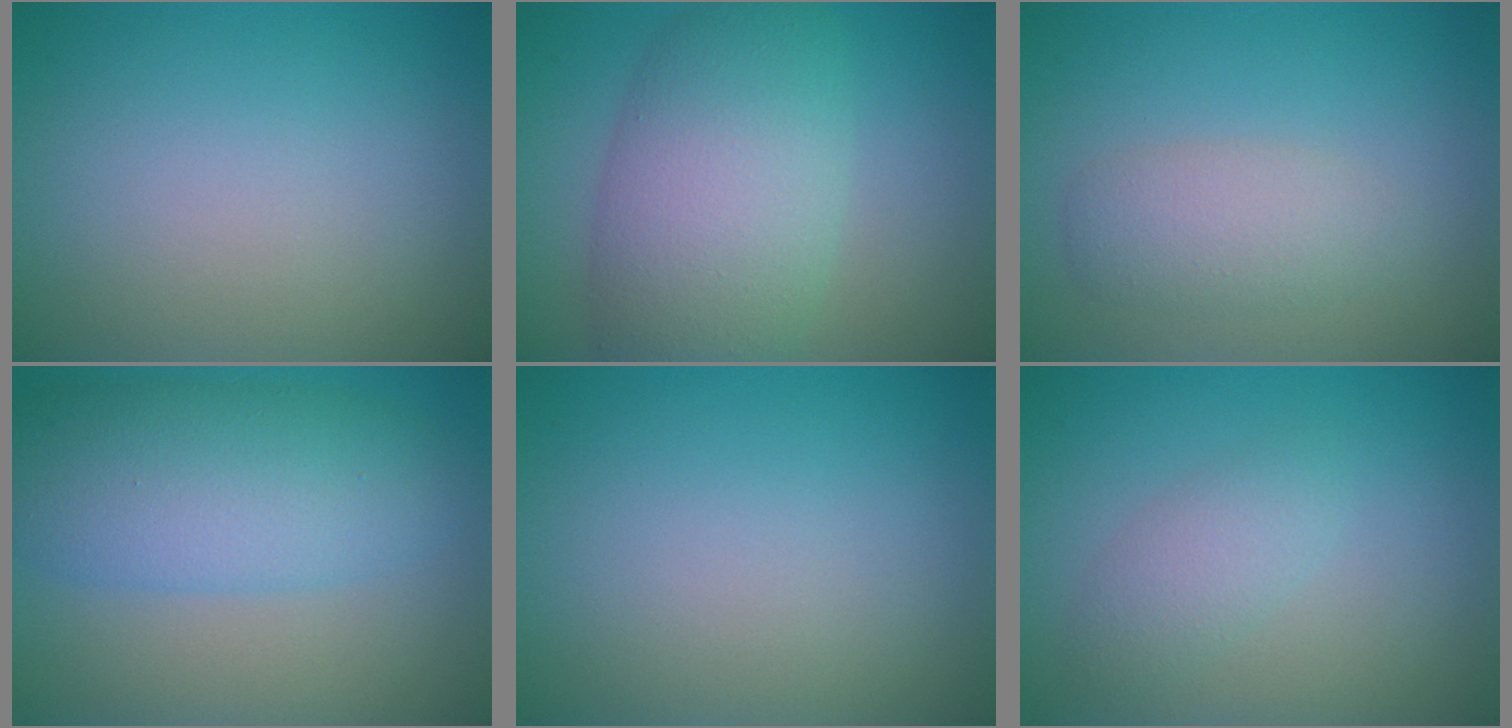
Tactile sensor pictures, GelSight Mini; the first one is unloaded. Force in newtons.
{"total": 8.5, "press": 8.5, "slide": 0.2}
{"total": 2.8, "press": 2.8, "slide": 0.2}
{"total": 7.2, "press": 7.2, "slide": 0.3}
{"total": 0.0}
{"total": 2.1, "press": 2.1, "slide": 0.0}